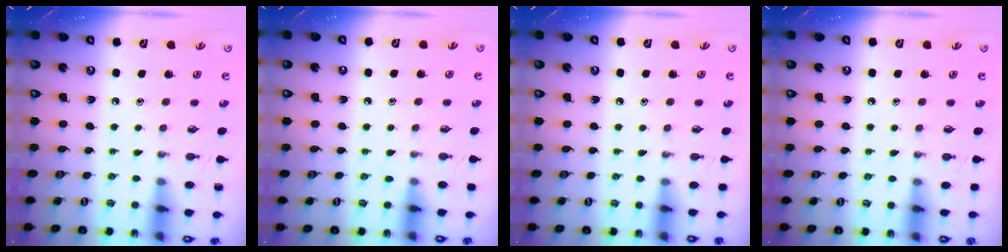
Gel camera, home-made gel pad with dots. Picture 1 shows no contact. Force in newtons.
{"total": 5.8, "press": 5.8, "slide": 0.8}
{"total": 2.6, "press": 2.6, "slide": 0.4}
{"total": 4.2, "press": 4.1, "slide": 0.6}